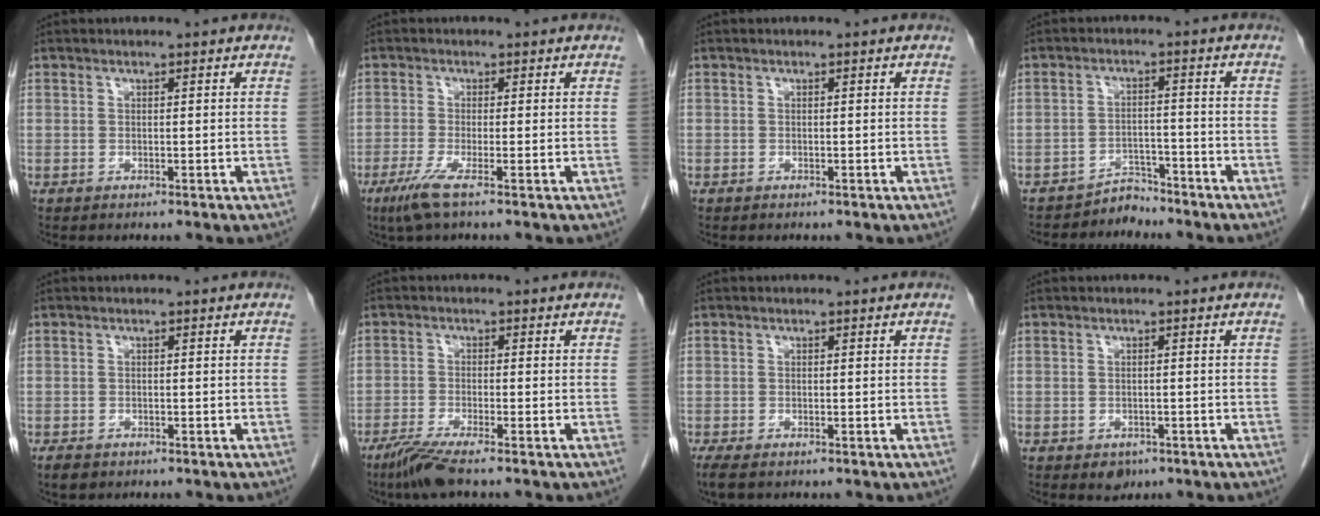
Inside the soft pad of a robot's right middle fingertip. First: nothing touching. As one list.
[{"total": 3.7, "force": [-2.2, -0.2, 3.0], "torque": [-0.068, -0.015, -0.049]}, {"total": 0.0}, {"total": 3.4, "force": [-3.2, 0.9, -0.7], "torque": [0.018, 0.002, -0.051]}, {"total": 2.0, "force": [-1.4, 1.1, 0.9], "torque": [-0.018, -0.002, -0.017]}, {"total": 4.8, "force": [-3.6, -0.1, 3.2], "torque": [-0.068, -0.015, -0.073]}, {"total": 3.5, "force": [-2.5, 1.4, 2.1], "torque": [-0.042, -0.012, -0.038]}, {"total": 2.1, "force": [-1.2, 1.5, 0.9], "torque": [-0.009, 0.002, -0.008]}]